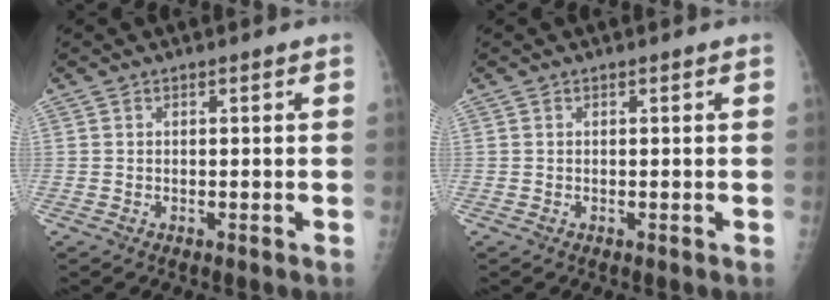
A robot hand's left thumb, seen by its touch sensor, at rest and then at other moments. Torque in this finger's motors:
{"motor_torque": [0.00, 0.00, -0.05, -0.05, 0.00]}